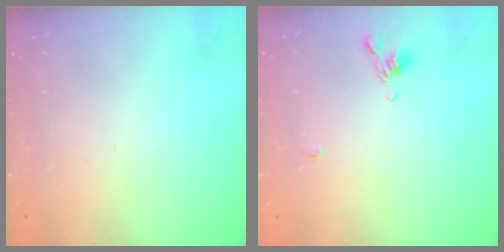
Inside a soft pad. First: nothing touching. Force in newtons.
{"total": 3.4, "press": 3.4, "slide": 0.4}